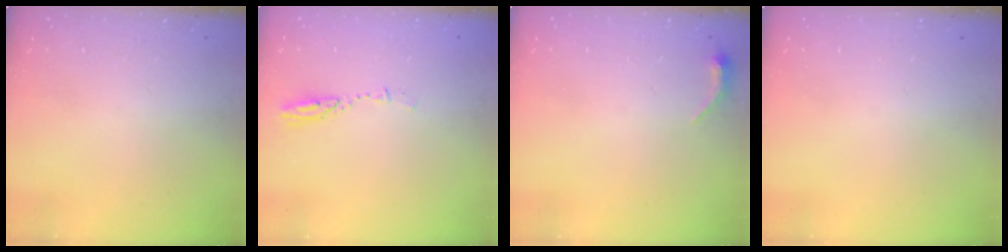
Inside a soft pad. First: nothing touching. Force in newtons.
{"total": 3.9, "press": 3.9, "slide": 0.3}
{"total": 3.5, "press": 3.4, "slide": 0.7}
{"total": 0.0}